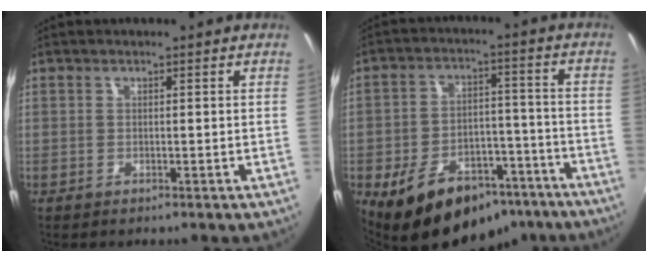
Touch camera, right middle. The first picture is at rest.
{"total": 17.3, "force": [-12.0, 9.3, 8.3], "torque": [-0.152, 0.019, -0.156]}